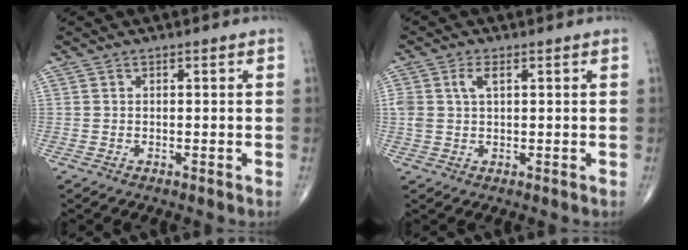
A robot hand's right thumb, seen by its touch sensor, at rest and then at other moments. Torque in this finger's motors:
{"motor_torque": [0.20, -0.09, 0.52, 0.18, 0.01]}